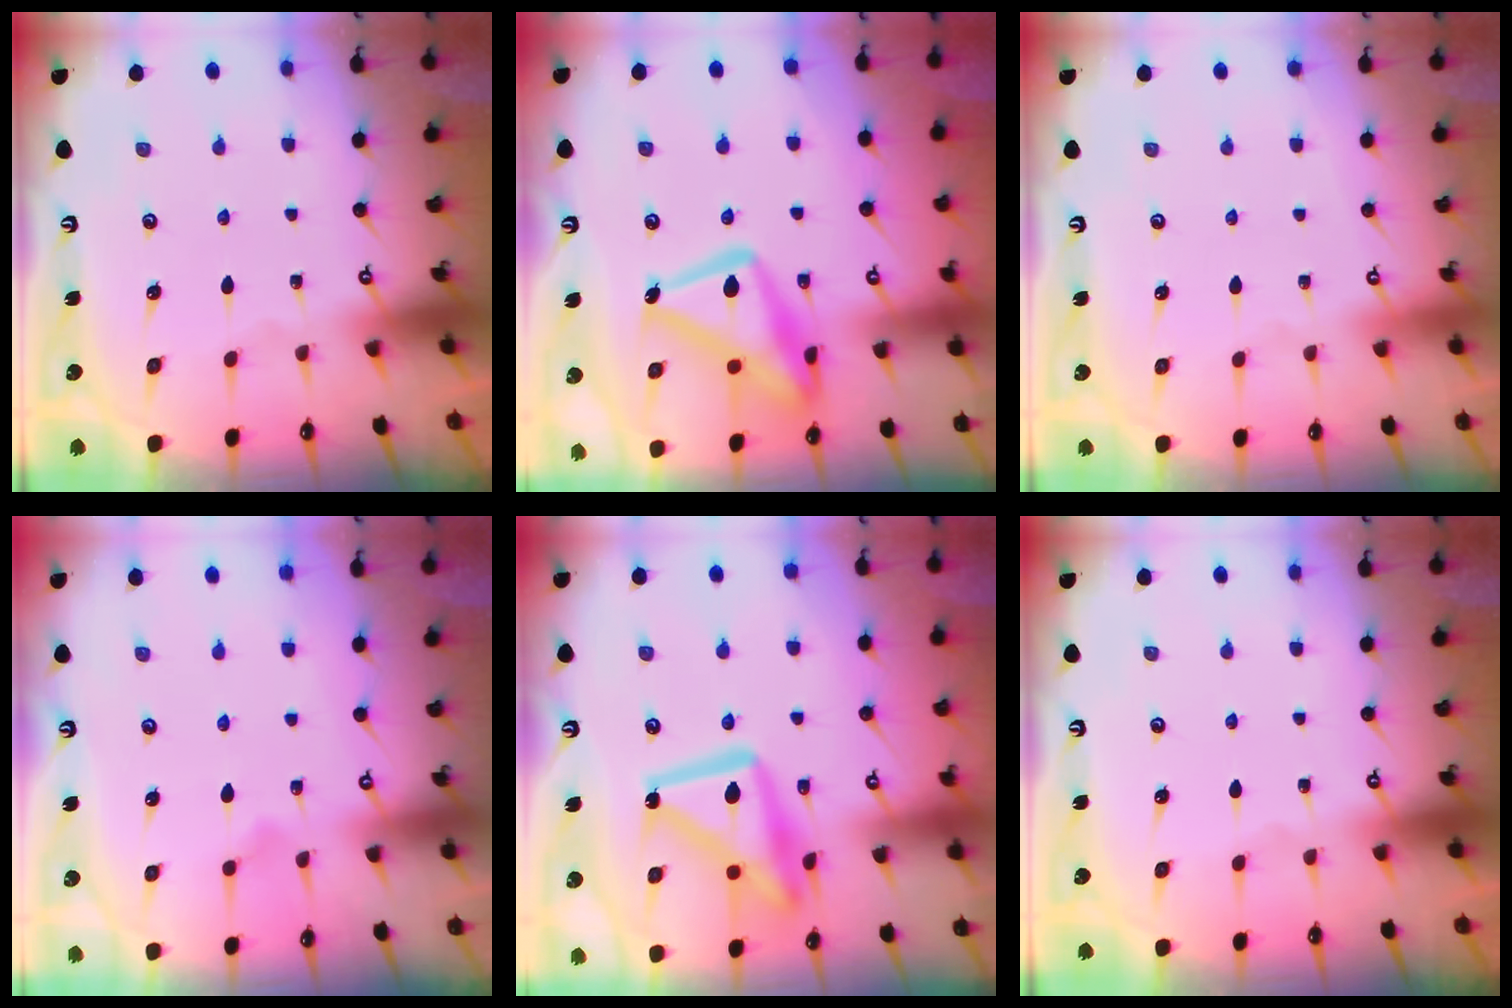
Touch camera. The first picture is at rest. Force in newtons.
{"total": 18.8, "press": 18.7, "slide": 1.6}
{"total": 3.9, "press": 3.9, "slide": 0.1}
{"total": 7.1, "press": 7.0, "slide": 1.1}
{"total": 17.1, "press": 17.1, "slide": 1.5}
{"total": 0.0}